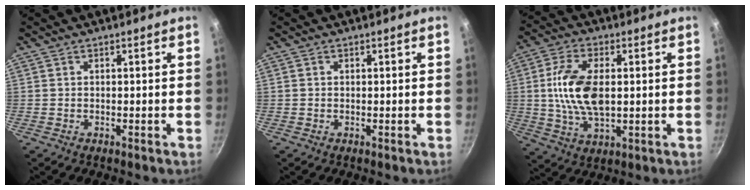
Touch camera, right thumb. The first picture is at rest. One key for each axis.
{"total": 0.0}
{"total": 12.5, "fx": 1.0, "fy": 6.7, "fz": 10.5, "tx": -0.196, "ty": 0.005, "tz": 0.019}